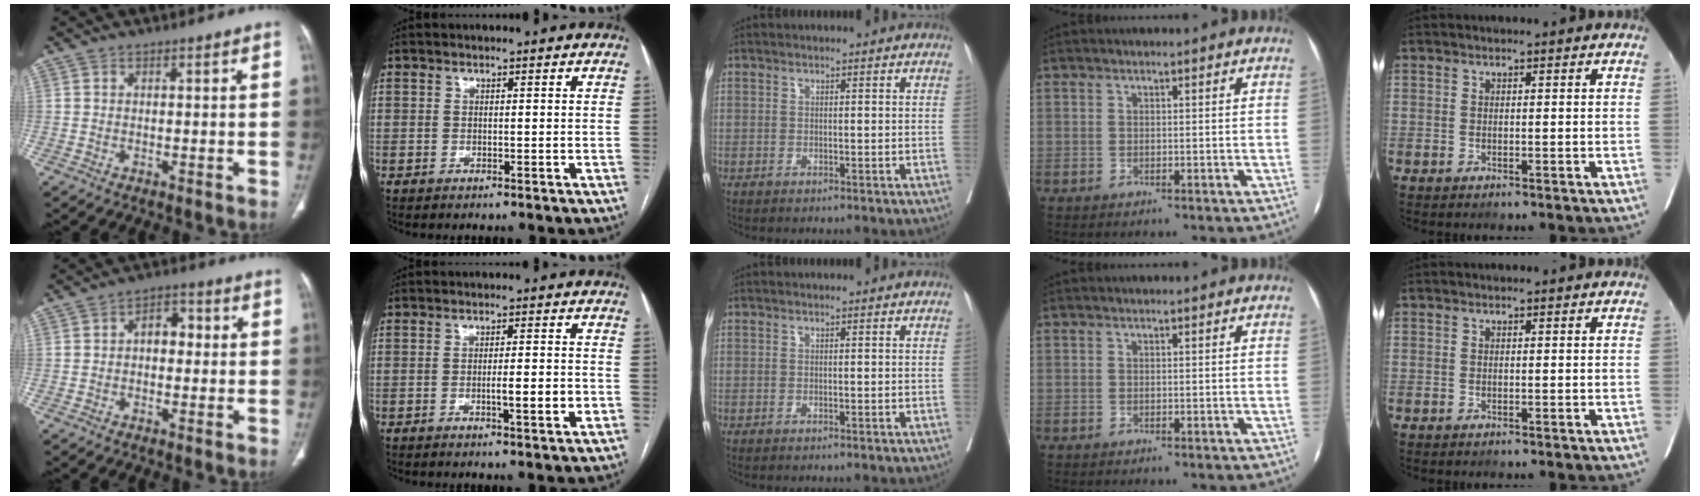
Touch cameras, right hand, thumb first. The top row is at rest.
{"thumb": {"total": 4.9, "force": [0.1, 3.4, 3.6], "torque": [-0.032, 0.020, -0.009]}, "index": {"total": 4.2, "force": [-1.0, 0.5, 4.1], "torque": [-0.066, -0.003, -0.013]}}